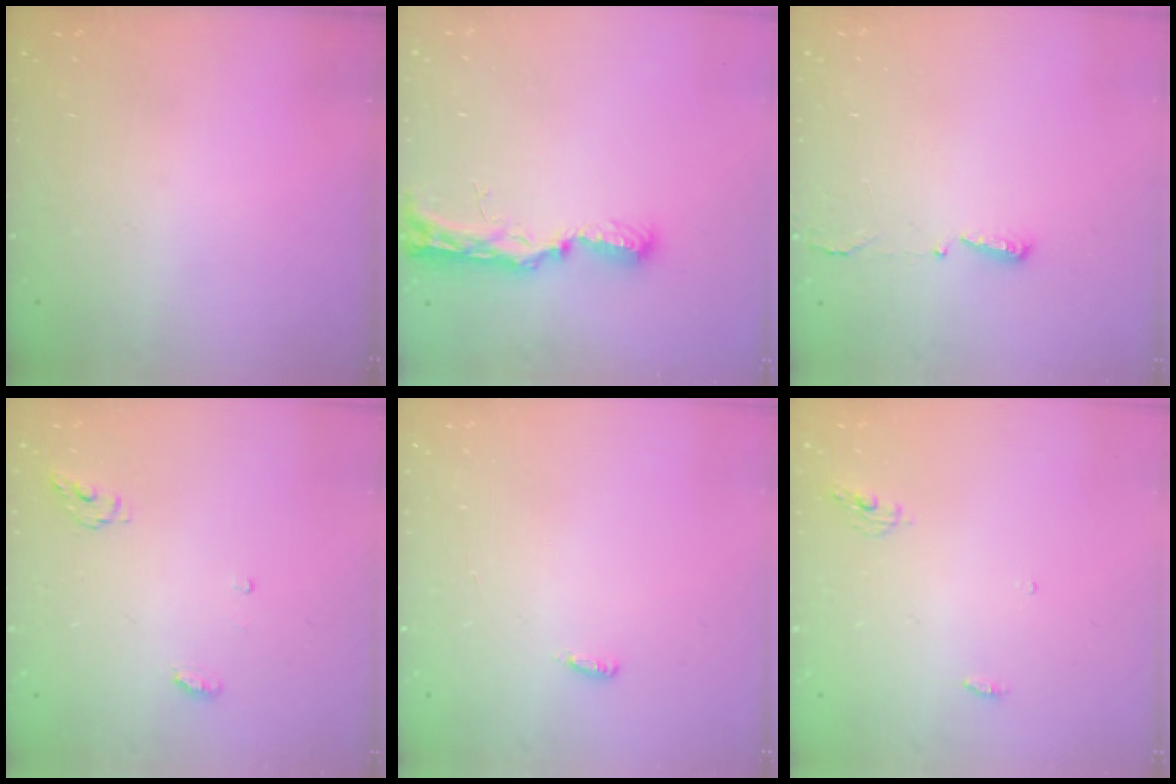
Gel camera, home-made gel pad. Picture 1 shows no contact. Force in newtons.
{"total": 11.2, "press": 9.8, "slide": 5.4}
{"total": 2.9, "press": 2.8, "slide": 0.6}
{"total": 3.8, "press": 3.8, "slide": 0.3}
{"total": 2.9, "press": 2.8, "slide": 0.9}
{"total": 4.2, "press": 4.2, "slide": 0.4}